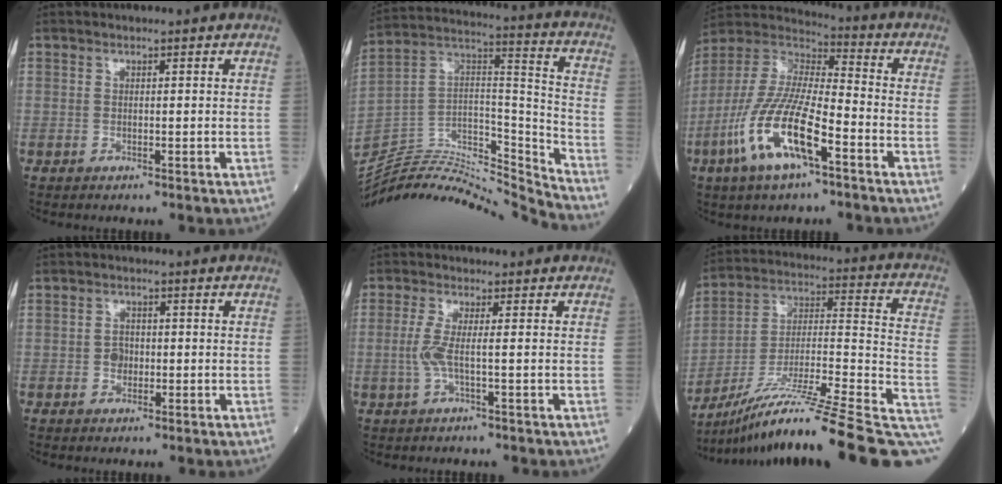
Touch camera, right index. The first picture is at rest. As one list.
[{"total": 23.2, "force": [-22.7, 0.4, 4.7], "torque": [-0.088, 0.039, -0.372]}, {"total": 16.1, "force": [-7.0, 4.0, 13.9], "torque": [-0.297, -0.011, -0.133]}, {"total": 1.9, "force": [-0.4, 1.5, 1.1], "torque": [-0.017, 0.005, -0.007]}, {"total": 3.2, "force": [-0.4, -0.1, 3.1], "torque": [-0.082, -0.003, -0.012]}, {"total": 24.7, "force": [-17.0, 1.3, 17.9], "torque": [-0.223, 0.021, -0.285]}]